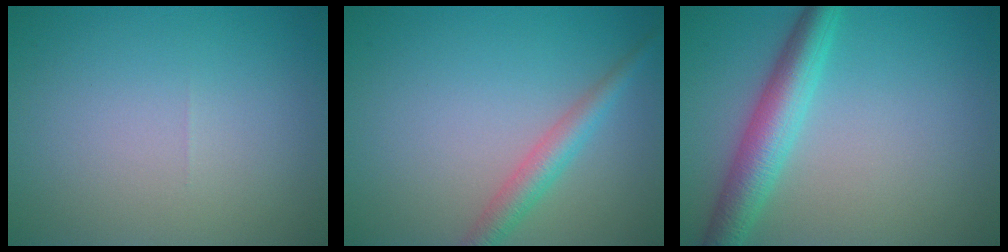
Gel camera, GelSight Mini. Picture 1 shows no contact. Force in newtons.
{"total": 2.7, "press": 2.7, "slide": 0.1}
{"total": 4.8, "press": 4.8, "slide": 0.0}